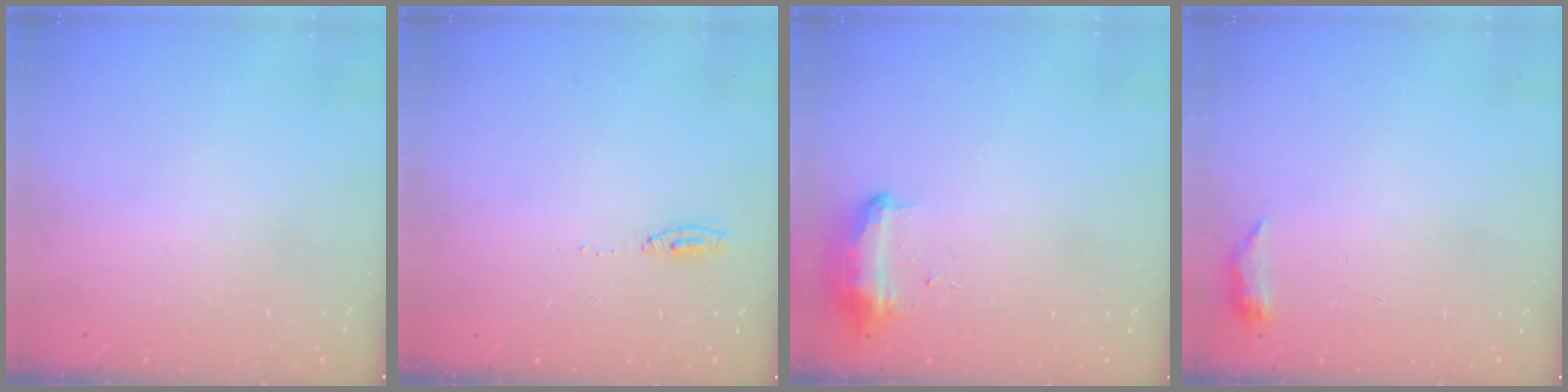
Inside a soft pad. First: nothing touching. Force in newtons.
{"total": 3.7, "press": 3.5, "slide": 1.1}
{"total": 8.7, "press": 8.7, "slide": 0.3}
{"total": 4.6, "press": 4.5, "slide": 0.8}